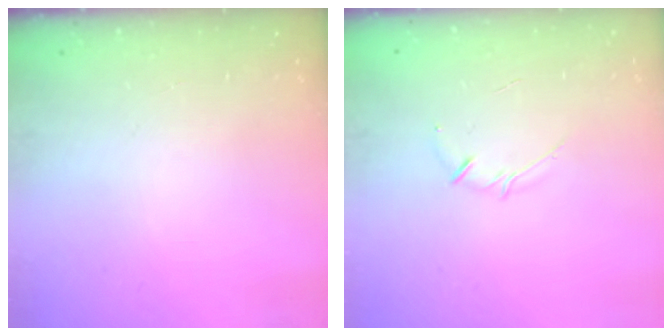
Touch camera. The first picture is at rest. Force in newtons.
{"total": 3.3, "press": 3.2, "slide": 0.6}